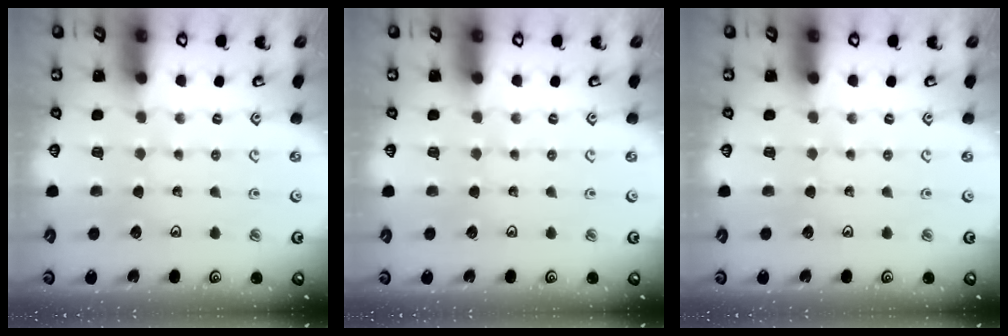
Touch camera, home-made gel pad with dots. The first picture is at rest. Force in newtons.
{"total": 0.0}
{"total": 0.0}